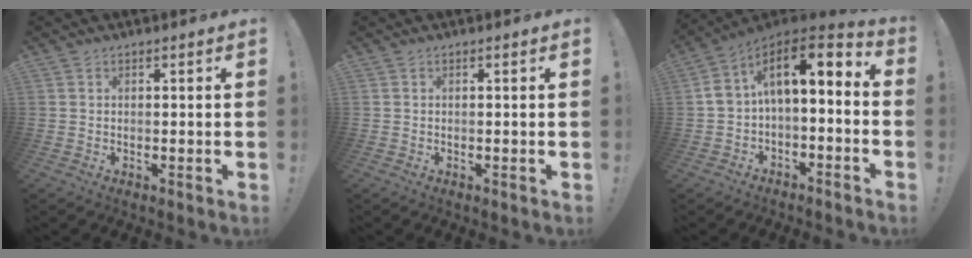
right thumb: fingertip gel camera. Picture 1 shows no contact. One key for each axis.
{"total": 0.0}
{"total": 9.5, "fx": 0.7, "fy": 5.1, "fz": 8.0, "tx": -0.129, "ty": -0.007, "tz": 0.008}